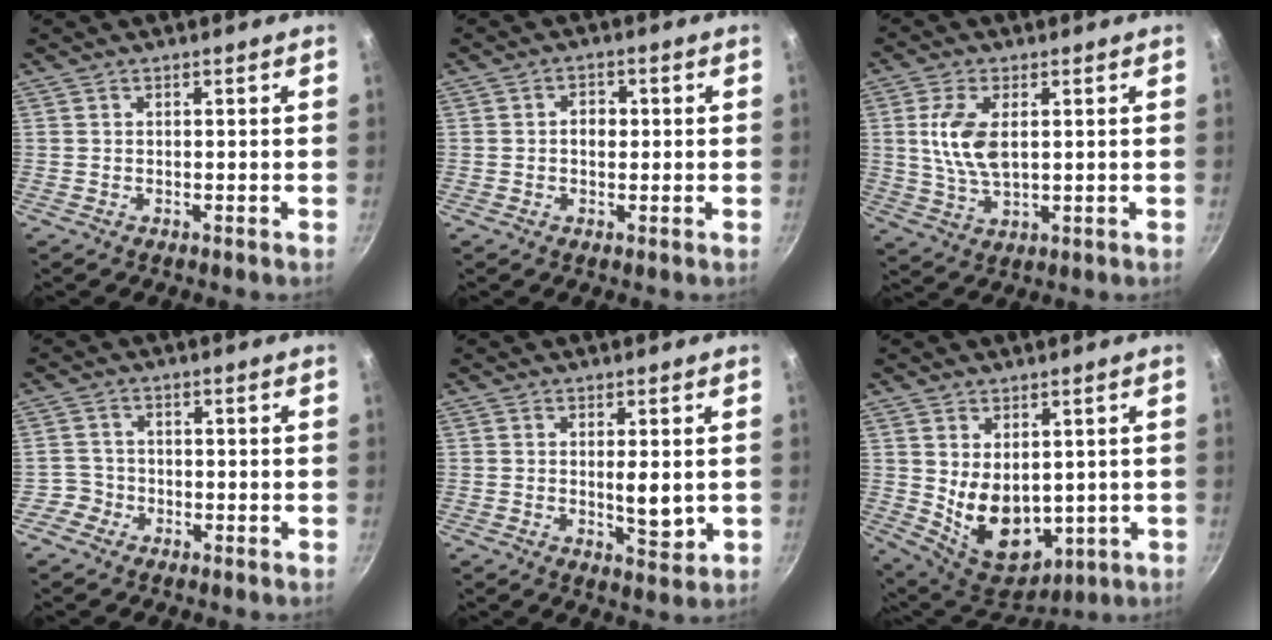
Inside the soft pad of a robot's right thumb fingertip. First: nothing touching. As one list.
[{"total": 3.1, "force": [0.1, 2.5, 1.9], "torque": [-0.012, 0.006, -0.001]}, {"total": 8.9, "force": [1.6, 4.7, 7.4], "torque": [-0.146, -0.005, 0.031]}, {"total": 2.9, "force": [-1.5, 2.4, -0.1], "torque": [0.019, 0.022, -0.028]}, {"total": 5.2, "force": [0.3, 1.9, 4.8], "torque": [-0.070, -0.016, 0.008]}, {"total": 13.0, "force": [0.7, 8.8, 9.5], "torque": [-0.129, -0.035, 0.044]}]